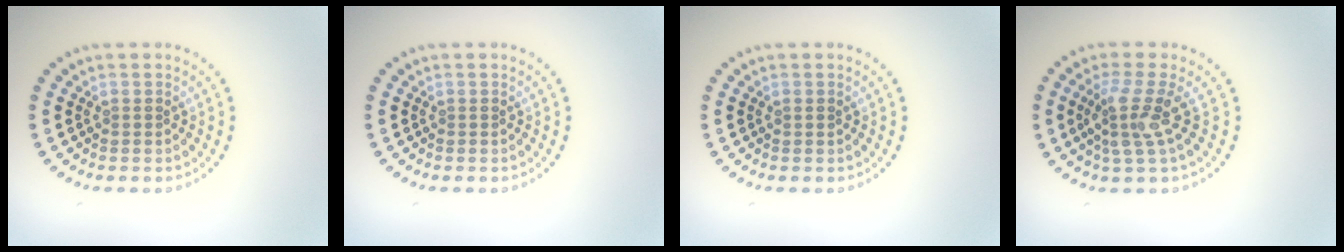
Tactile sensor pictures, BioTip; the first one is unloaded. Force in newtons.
{"total": 0.0}
{"total": 0.5, "press": 0.5, "slide": 0.0}
{"total": 3.3, "press": 2.5, "slide": 2.1}